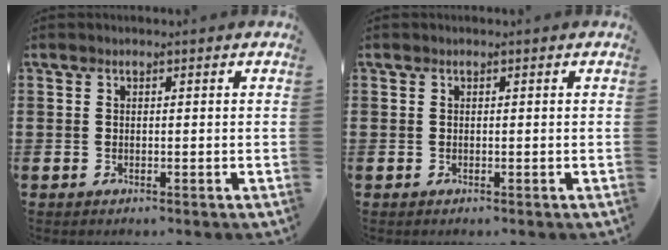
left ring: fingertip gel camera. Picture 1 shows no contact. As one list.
[{"total": 0.0}]